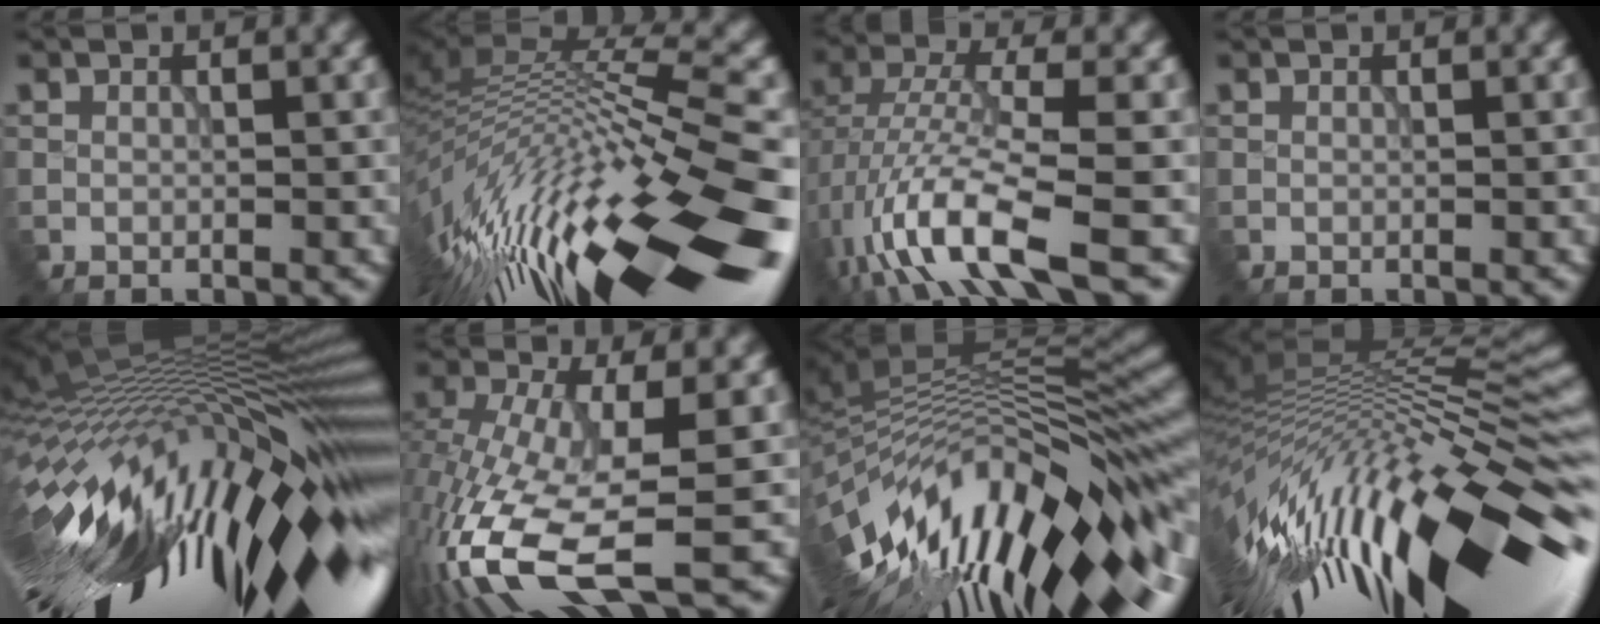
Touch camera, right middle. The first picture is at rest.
{"total": 15.8, "force": [-3.9, 4.1, 14.7], "torque": [-0.251, -0.001, -0.063]}
{"total": 9.3, "force": [-4.2, 2.9, 7.8], "torque": [-0.165, 0.008, -0.085]}
{"total": 0.0}
{"total": 18.0, "force": [-4.2, 5.1, 16.8], "torque": [-0.280, -0.004, -0.073]}
{"total": 12.1, "force": [-5.0, 4.3, 10.1], "torque": [-0.251, -0.030, -0.084]}
{"total": 15.1, "force": [-4.0, 5.6, 13.4], "torque": [-0.223, 0.002, -0.059]}
{"total": 17.2, "force": [-3.5, 4.8, 16.1], "torque": [-0.283, 0.006, -0.062]}